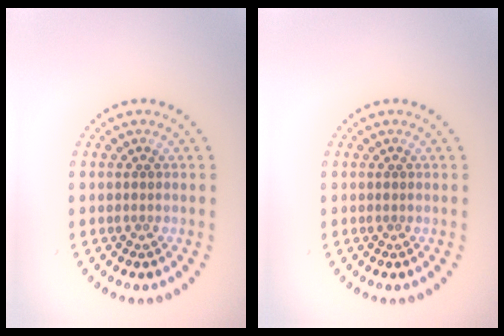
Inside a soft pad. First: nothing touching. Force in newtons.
{"total": 0.0}